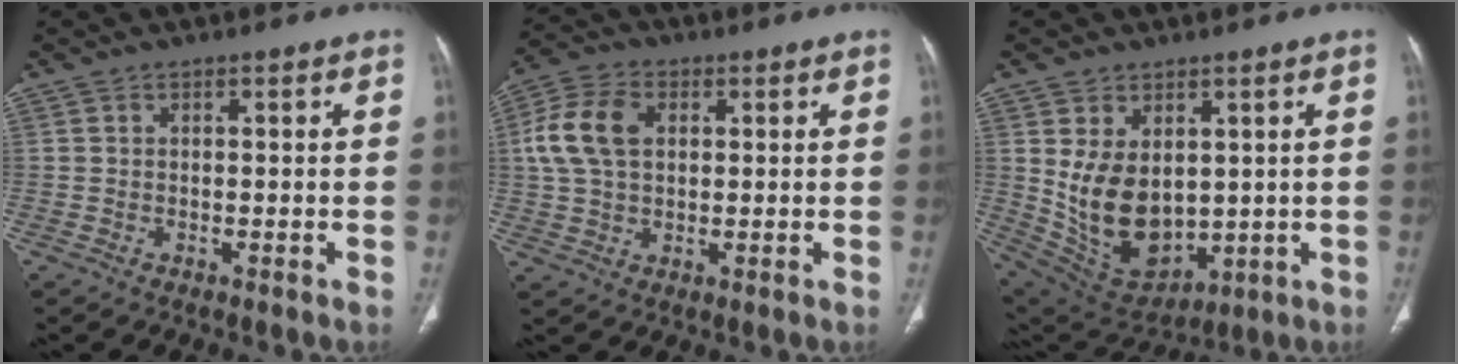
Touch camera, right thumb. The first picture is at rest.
{"total": 10.4, "force": [2.1, 7.0, 7.5], "torque": [-0.151, 0.014, 0.037]}
{"total": 14.0, "force": [1.5, 9.3, 10.3], "torque": [-0.156, -0.018, 0.064]}